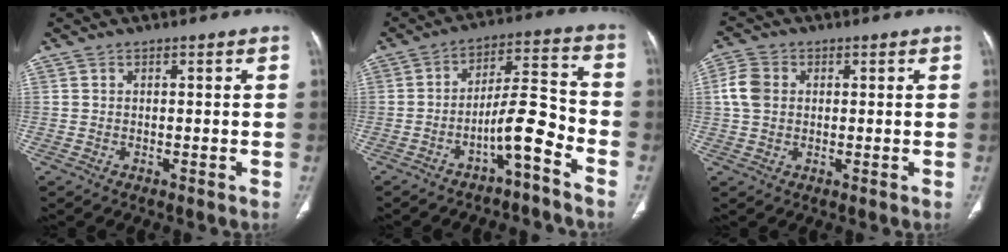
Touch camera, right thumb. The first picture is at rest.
{"total": 8.9, "force": [-5.2, 1.7, 7.0], "torque": [-0.117, 0.072, -0.088]}
{"total": 5.2, "force": [0.6, 4.1, 3.1], "torque": [-0.065, 0.010, 0.008]}